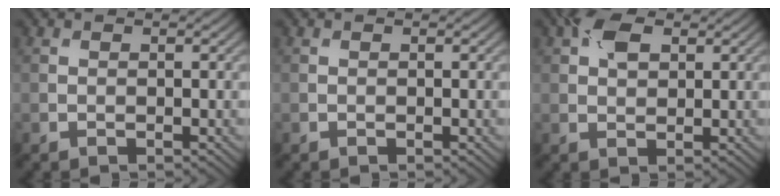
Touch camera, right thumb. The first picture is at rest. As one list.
[{"total": 0.0}, {"total": 4.2, "force": [1.8, 2.4, 2.8], "torque": [-0.060, 0.009, 0.029]}]